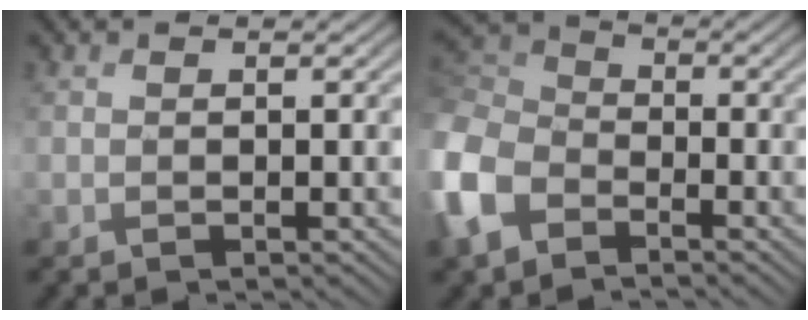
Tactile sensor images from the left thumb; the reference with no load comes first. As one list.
[{"total": 9.7, "force": [-4.6, 6.6, 5.4], "torque": [-0.166, -0.012, -0.113]}]